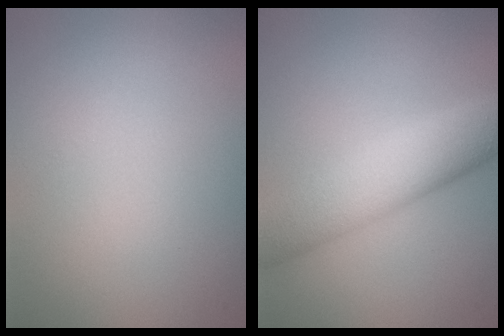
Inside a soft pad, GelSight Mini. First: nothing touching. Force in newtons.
{"total": 6.9, "press": 6.9, "slide": 0.3}